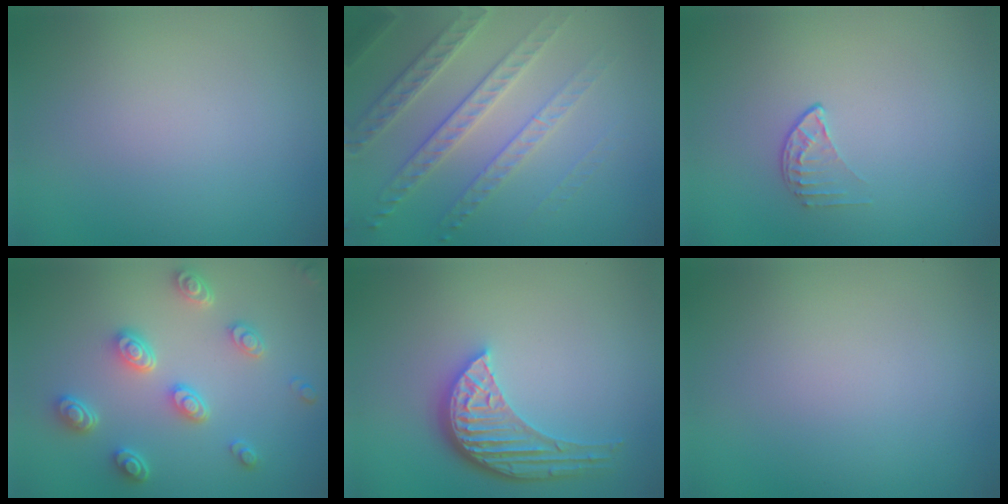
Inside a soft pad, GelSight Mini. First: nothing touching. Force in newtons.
{"total": 4.7, "press": 4.0, "slide": 2.5}
{"total": 1.1, "press": 0.7, "slide": 0.9}
{"total": 4.4, "press": 3.7, "slide": 2.3}
{"total": 5.2, "press": 3.9, "slide": 3.4}
{"total": 0.0}